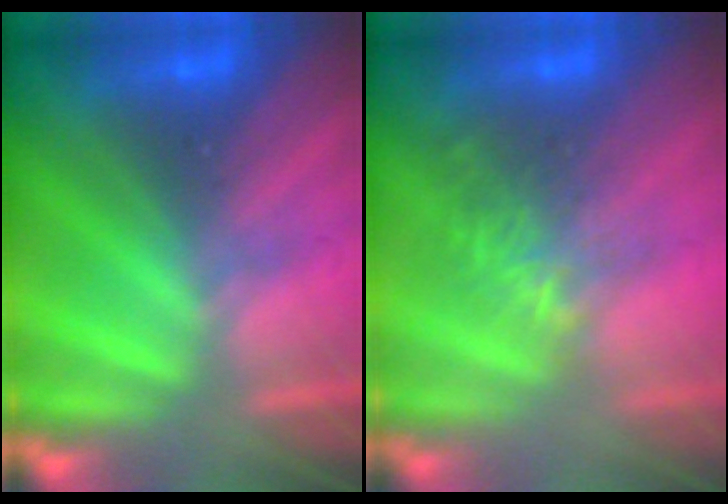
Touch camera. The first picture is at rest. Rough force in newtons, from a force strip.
{"total": 3.7}